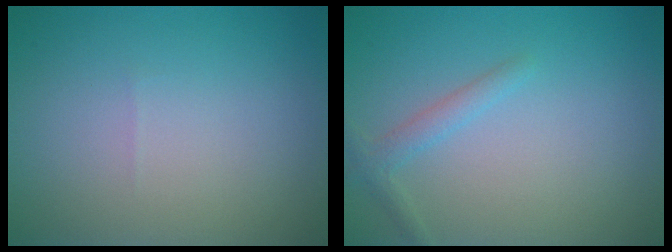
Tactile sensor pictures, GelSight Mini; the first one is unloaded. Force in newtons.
{"total": 1.6, "press": 1.6, "slide": 0.1}